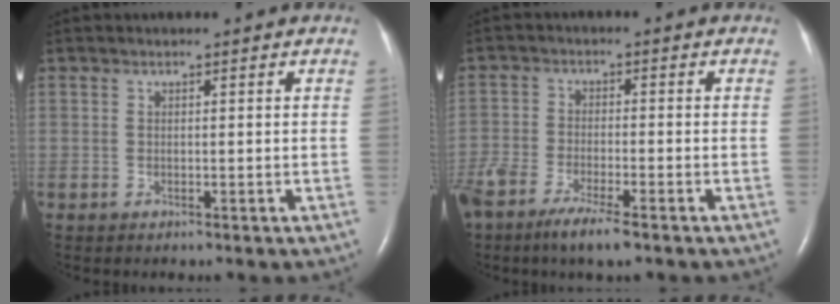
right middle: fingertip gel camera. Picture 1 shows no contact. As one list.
[{"total": 8.7, "force": [-6.4, 1.5, 5.8], "torque": [-0.105, -0.019, -0.108]}]